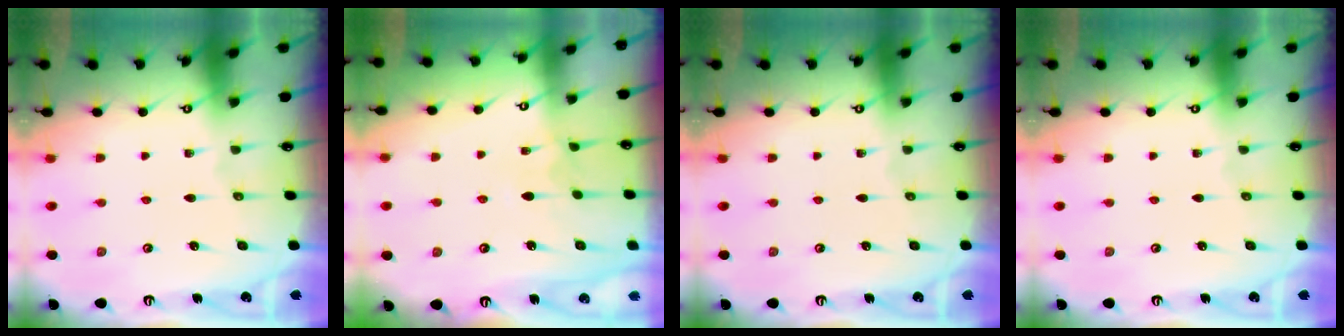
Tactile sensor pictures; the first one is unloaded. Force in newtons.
{"total": 3.3, "press": 3.3, "slide": 0.2}
{"total": 0.0}
{"total": 0.0}